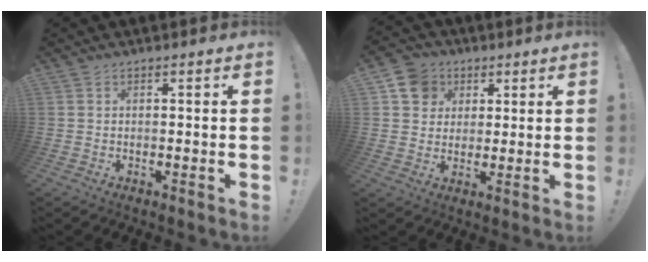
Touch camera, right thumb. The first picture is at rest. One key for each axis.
{"total": 9.7, "fx": 3.6, "fy": 8.6, "fz": 2.7, "tx": -0.028, "ty": -0.015, "tz": 0.073}